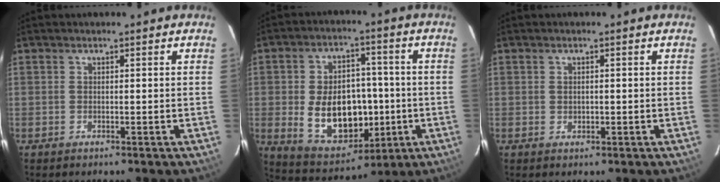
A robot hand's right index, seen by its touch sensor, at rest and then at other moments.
{"total": 16.1, "force": [-2.3, 11.0, 11.5], "torque": [-0.227, 0.008, -0.008]}
{"total": 0.9, "force": [0.0, 0.8, 0.3], "torque": [-0.002, 0.002, 0.002]}